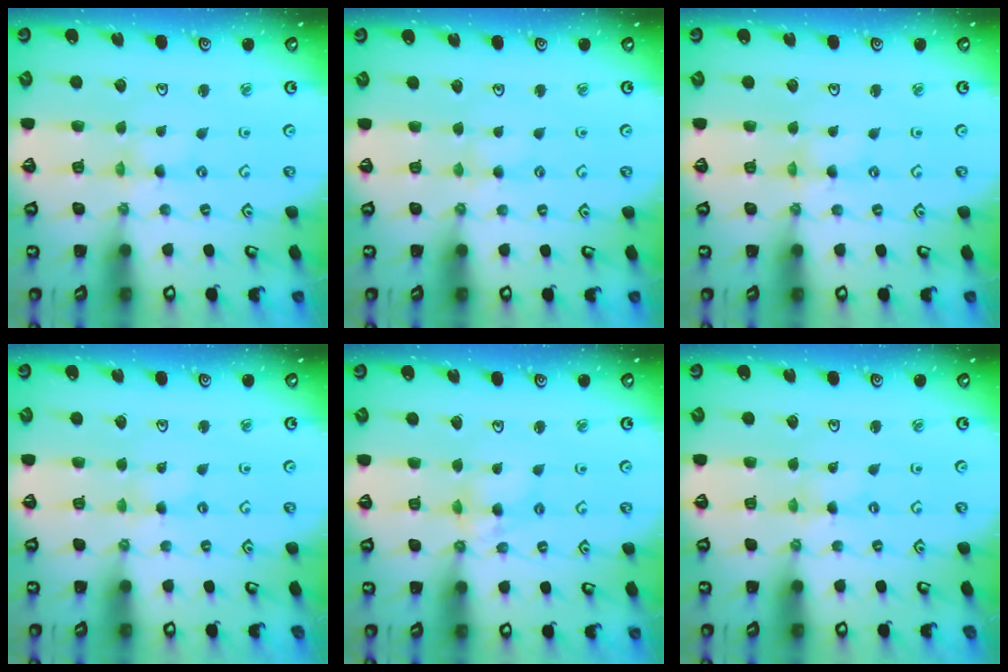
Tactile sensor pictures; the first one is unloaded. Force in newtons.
{"total": 1.8, "press": 1.8, "slide": 0.4}
{"total": 0.0}
{"total": 1.0, "press": 0.9, "slide": 0.2}
{"total": 5.9, "press": 5.9, "slide": 0.7}
{"total": 0.0}